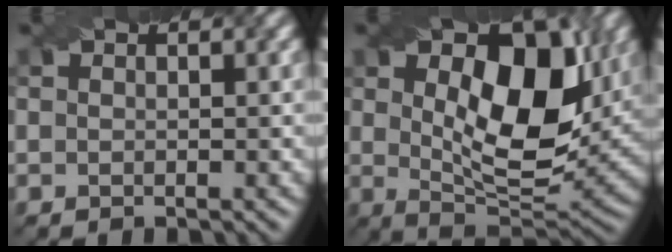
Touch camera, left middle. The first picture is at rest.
{"total": 11.5, "force": [2.4, 5.9, 9.5], "torque": [-0.147, 0.002, 0.040]}